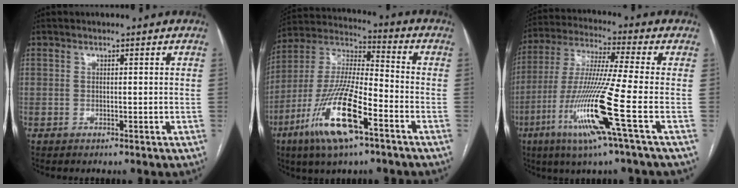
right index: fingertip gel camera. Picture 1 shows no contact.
{"total": 17.1, "force": [-8.2, 3.5, 14.6], "torque": [-0.303, -0.017, -0.149]}
{"total": 15.7, "force": [-5.8, -1.7, 14.5], "torque": [-0.298, -0.027, -0.115]}